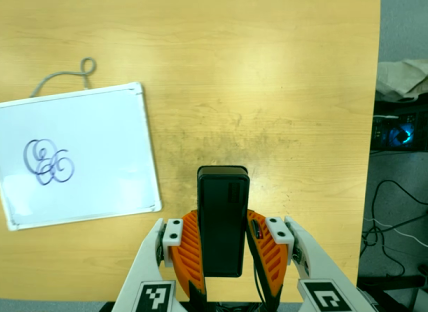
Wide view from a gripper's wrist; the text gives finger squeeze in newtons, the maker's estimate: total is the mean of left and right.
{"total": 3.7, "left": 2.3, "right": 5.1}